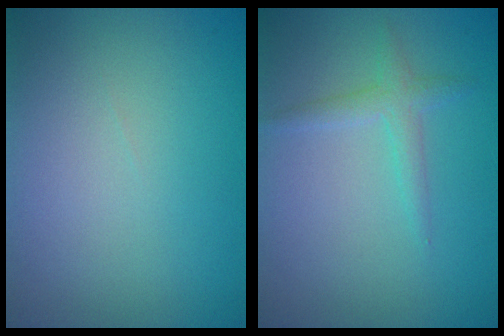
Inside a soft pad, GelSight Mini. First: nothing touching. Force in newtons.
{"total": 1.7, "press": 1.7, "slide": 0.0}